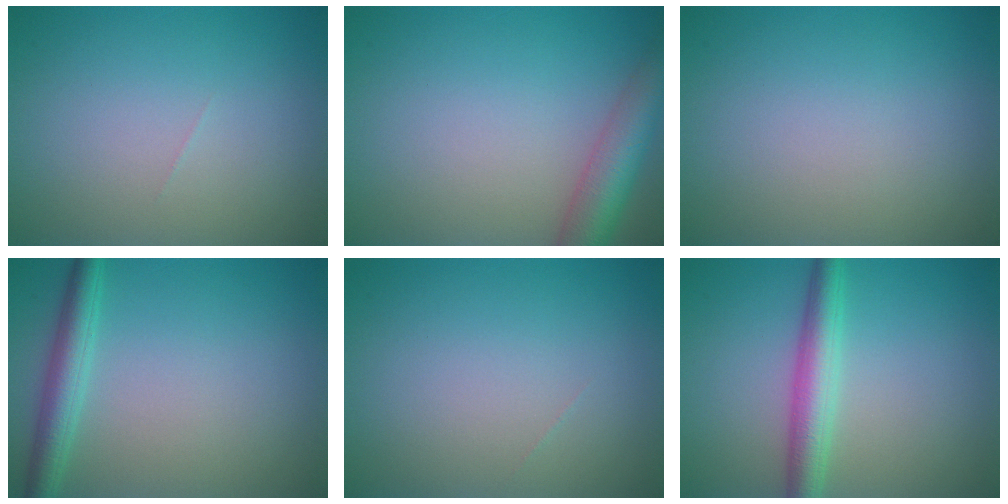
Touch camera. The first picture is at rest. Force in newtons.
{"total": 5.1, "press": 5.1, "slide": 0.2}
{"total": 0.0}
{"total": 3.2, "press": 3.2, "slide": 0.2}
{"total": 0.0}
{"total": 4.0, "press": 4.0, "slide": 0.1}